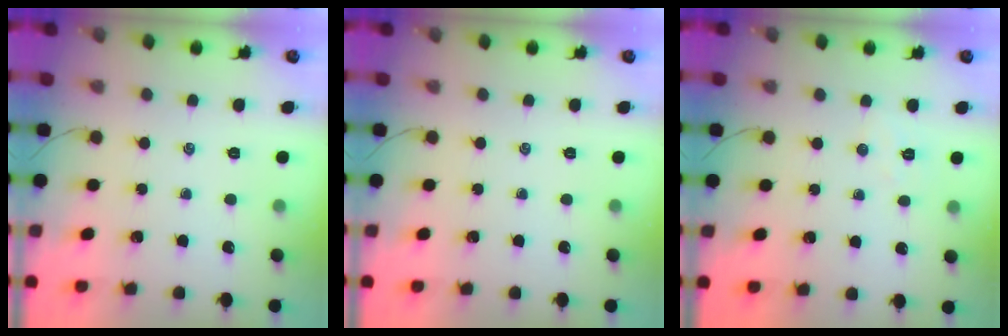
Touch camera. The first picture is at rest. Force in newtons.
{"total": 0.0}
{"total": 4.5, "press": 4.4, "slide": 1.0}